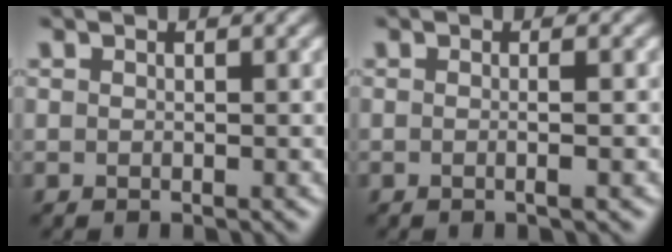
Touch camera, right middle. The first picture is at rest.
{"total": 2.0, "force": [-0.1, 0.7, 1.9], "torque": [-0.014, -0.006, -0.012]}